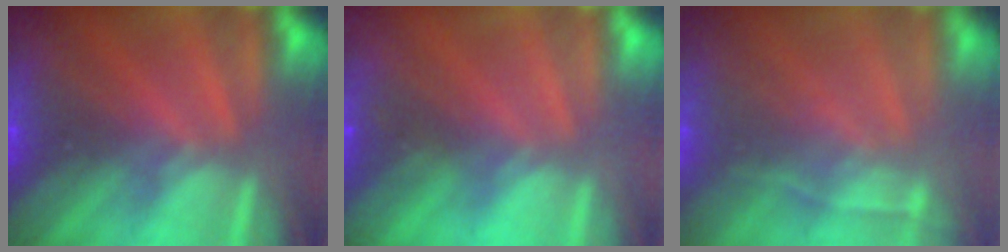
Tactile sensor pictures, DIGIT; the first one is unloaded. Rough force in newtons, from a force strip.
{"total": 2.9}
{"total": 2.0}